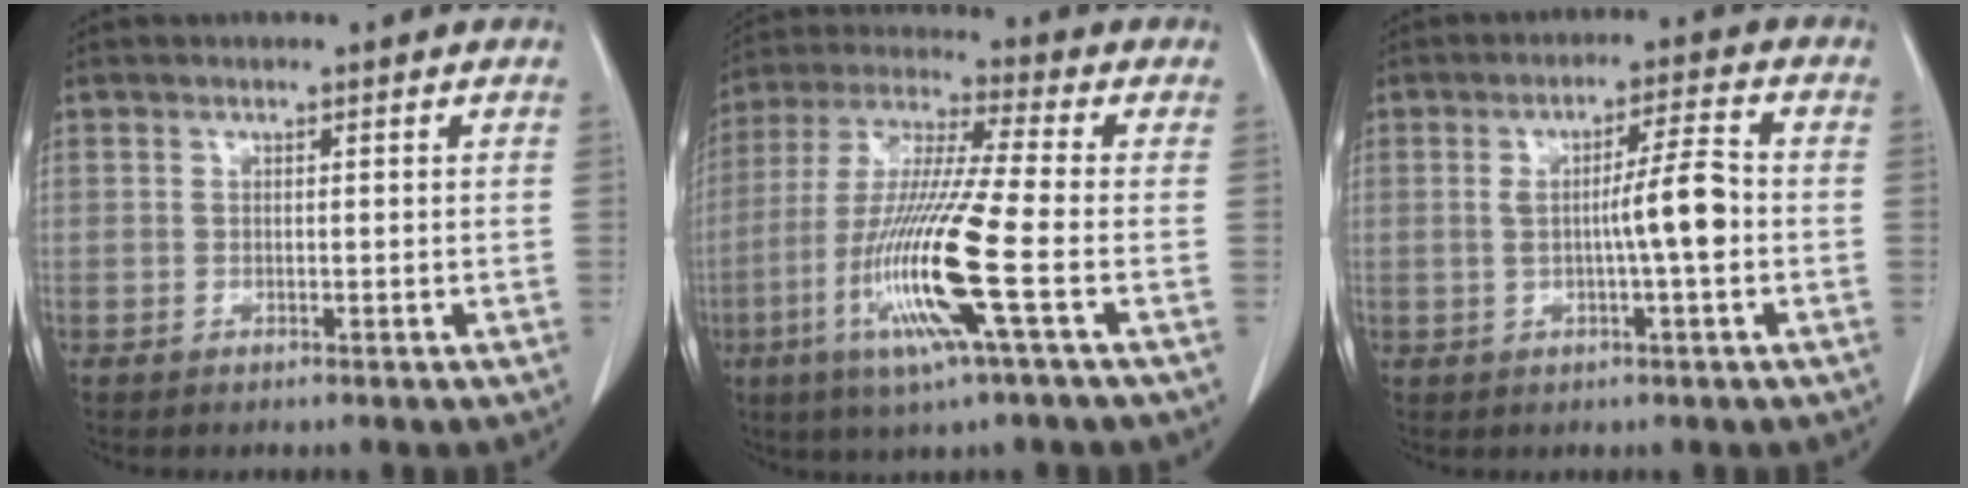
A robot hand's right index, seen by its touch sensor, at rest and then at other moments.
{"total": 15.7, "force": [-4.8, -0.5, 15.0], "torque": [-0.310, -0.020, -0.100]}
{"total": 6.6, "force": [-0.6, 0.0, 6.6], "torque": [-0.105, 0.007, -0.010]}